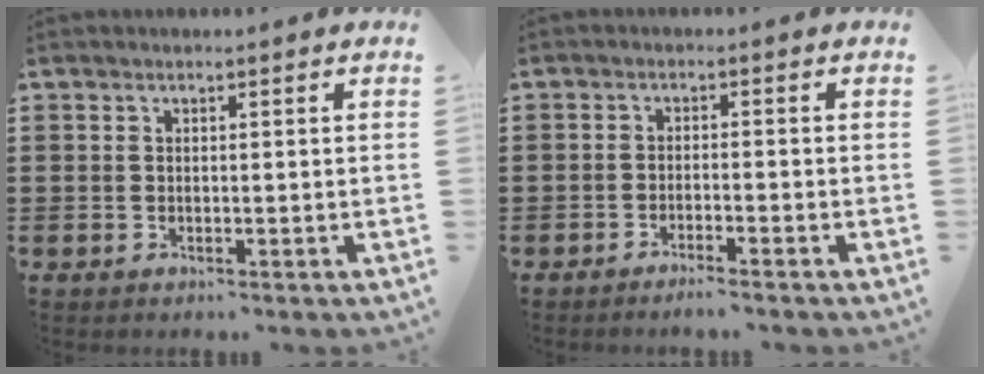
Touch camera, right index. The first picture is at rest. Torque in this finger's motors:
{"motor_torque": [0.15, 0.11, 0.05, 0.01]}